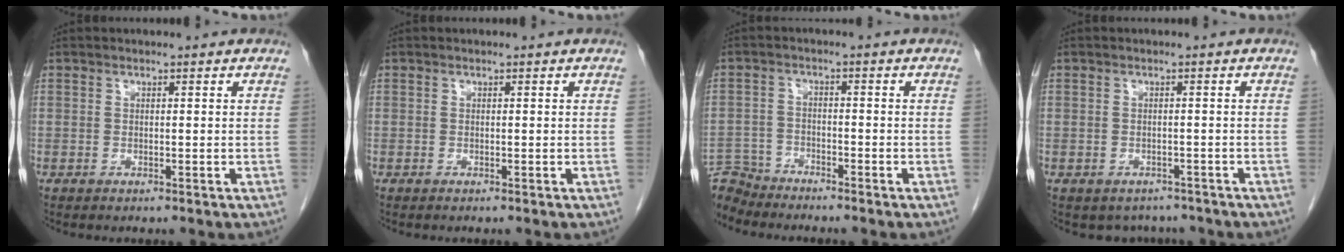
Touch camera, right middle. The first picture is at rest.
{"total": 0.0}
{"total": 5.6, "force": [-5.5, 0.7, -0.8], "torque": [0.020, 0.000, -0.105]}
{"total": 3.9, "force": [-3.3, 2.0, 0.2], "torque": [0.003, 0.006, -0.041]}